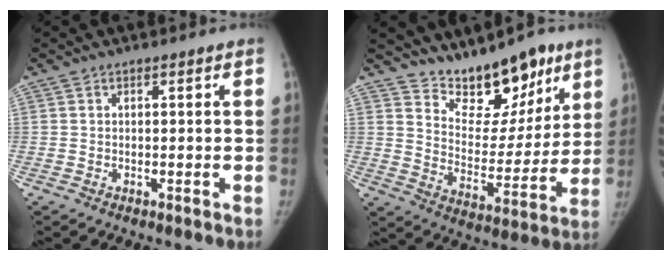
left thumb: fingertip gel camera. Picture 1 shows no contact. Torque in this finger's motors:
{"motor_torque": [0.67, 0.70, -0.04, -0.20, -0.06]}